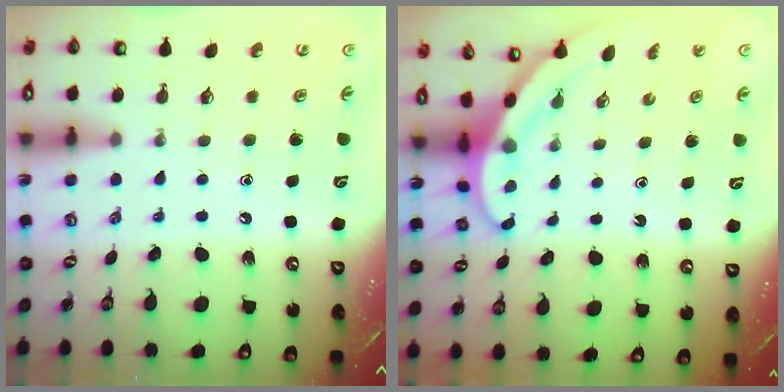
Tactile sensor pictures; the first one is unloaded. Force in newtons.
{"total": 3.2, "press": 3.2, "slide": 0.2}